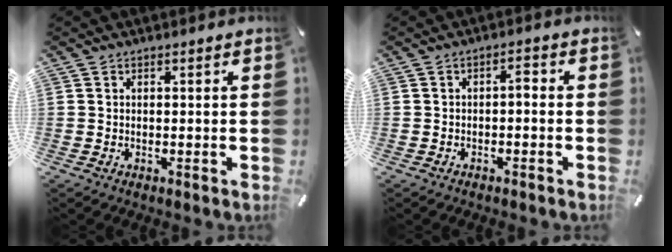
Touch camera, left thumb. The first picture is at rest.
{"total": 2.5, "force": [-1.0, 1.2, 2.0], "torque": [-0.040, 0.014, -0.023]}